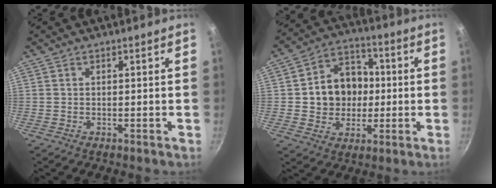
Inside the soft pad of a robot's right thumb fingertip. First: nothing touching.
{"total": 12.8, "force": [0.2, 10.9, 6.8], "torque": [-0.074, 0.020, 0.002]}